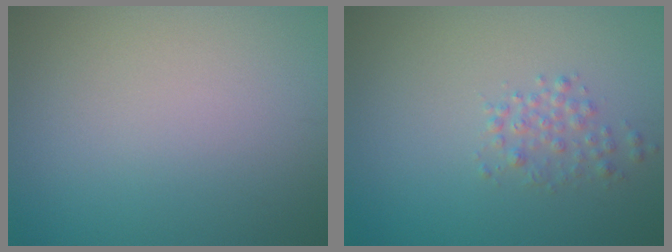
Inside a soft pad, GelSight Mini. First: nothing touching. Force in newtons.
{"total": 1.6, "press": 1.6, "slide": 0.0}